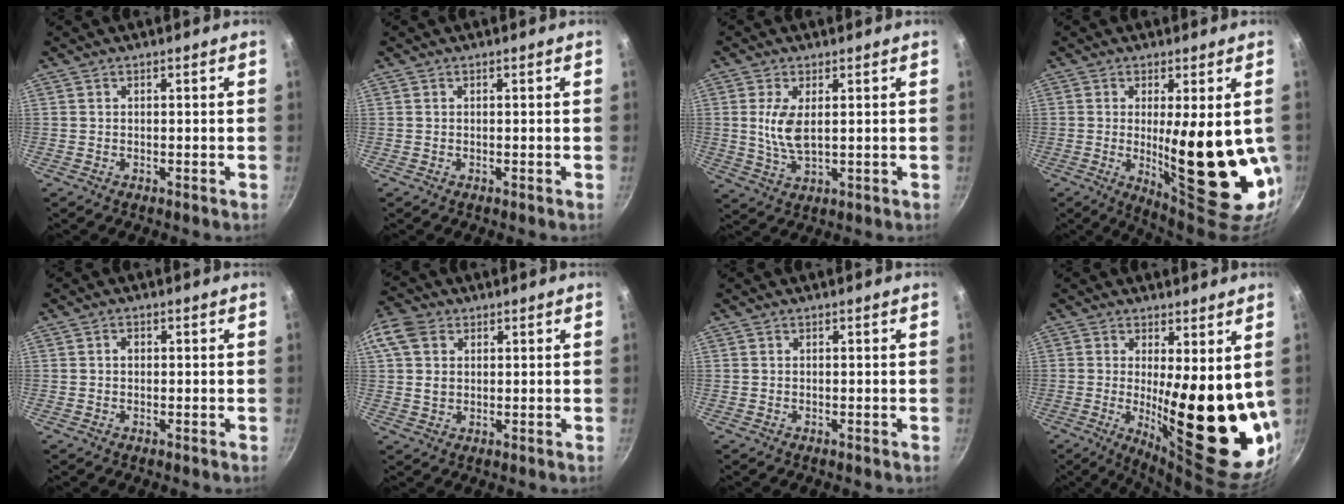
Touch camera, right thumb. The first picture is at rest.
{"total": 0.0}
{"total": 6.3, "force": [1.1, 2.9, 5.5], "torque": [-0.107, -0.009, 0.025]}
{"total": 18.1, "force": [-0.8, 5.4, 17.2], "torque": [-0.231, -0.030, 0.008]}
{"total": 1.3, "force": [0.1, 1.0, 0.7], "torque": [-0.011, 0.004, 0.001]}
{"total": 7.6, "force": [2.4, 5.7, 4.4], "torque": [-0.079, -0.001, 0.036]}
{"total": 0.0}
{"total": 18.3, "force": [1.0, 5.7, 17.3], "torque": [-0.211, -0.049, 0.031]}